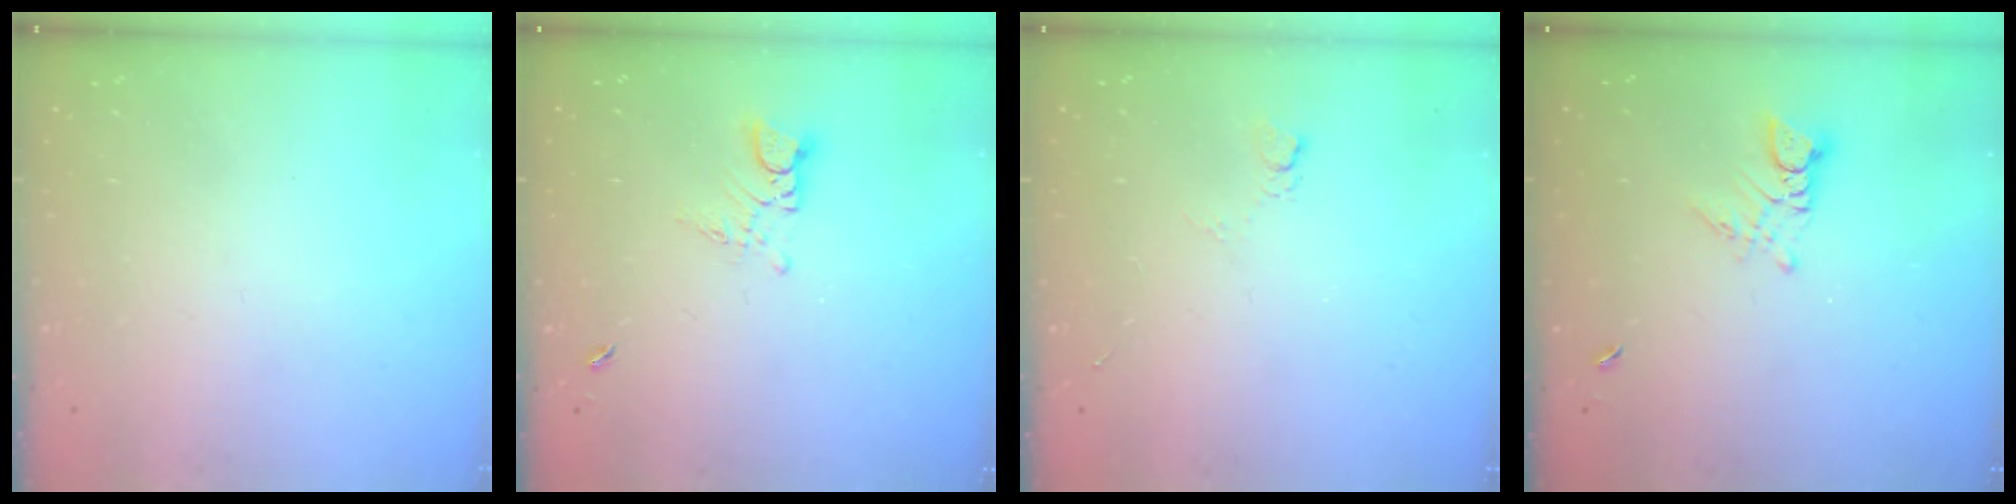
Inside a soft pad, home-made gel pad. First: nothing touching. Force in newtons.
{"total": 3.3, "press": 3.2, "slide": 0.4}
{"total": 3.3, "press": 3.3, "slide": 0.6}
{"total": 3.2, "press": 3.2, "slide": 0.3}